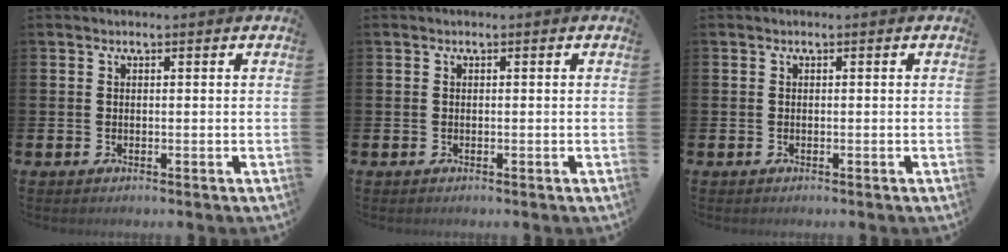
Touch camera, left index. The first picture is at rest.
{"total": 0.0}
{"total": 0.0}